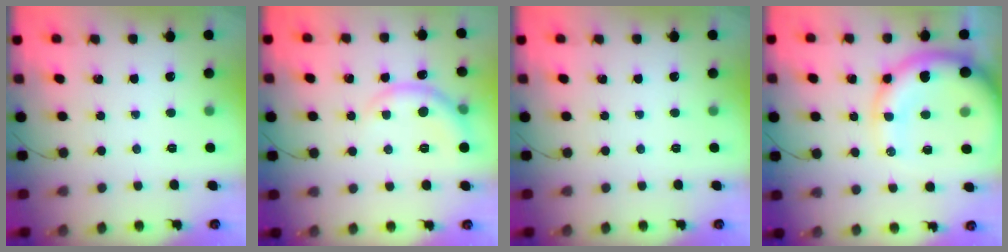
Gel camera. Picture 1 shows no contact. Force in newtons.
{"total": 6.8, "press": 6.7, "slide": 1.0}
{"total": 0.0}
{"total": 16.3, "press": 16.0, "slide": 3.1}